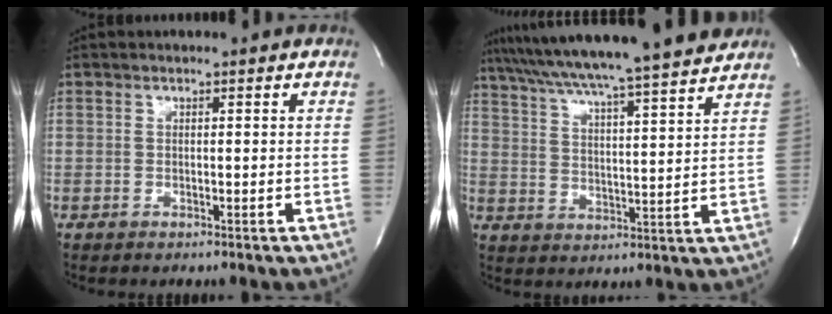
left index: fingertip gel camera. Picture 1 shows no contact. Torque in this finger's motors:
{"motor_torque": [0.27, -0.37, 0.99, 0.21]}